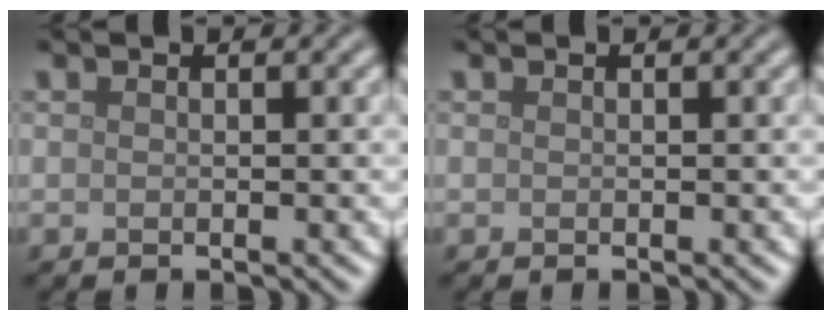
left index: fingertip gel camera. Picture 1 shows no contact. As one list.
[{"total": 0.0}]